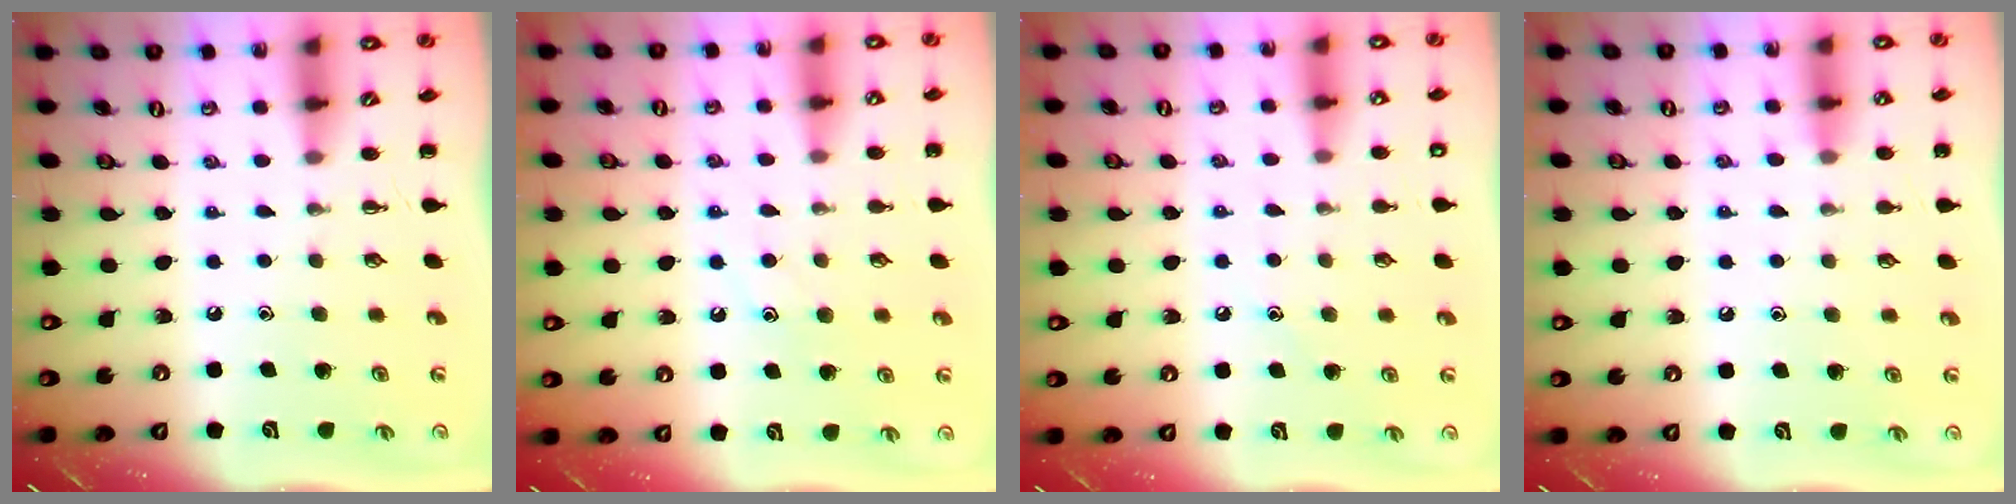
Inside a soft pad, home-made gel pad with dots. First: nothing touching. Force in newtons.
{"total": 7.6, "press": 7.5, "slide": 1.2}
{"total": 6.7, "press": 6.5, "slide": 1.8}
{"total": 6.8, "press": 6.4, "slide": 2.3}